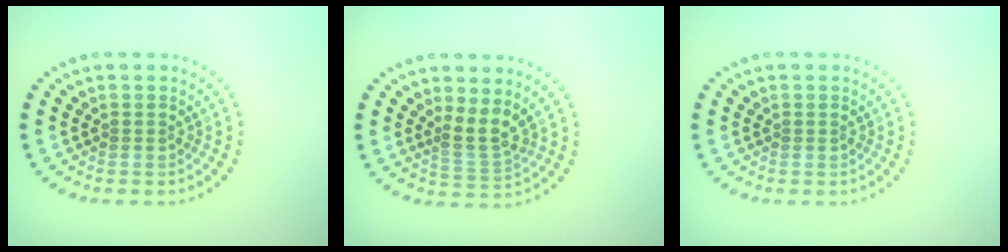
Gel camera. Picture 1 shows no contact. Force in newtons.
{"total": 2.6, "press": 1.9, "slide": 1.8}
{"total": 0.0}